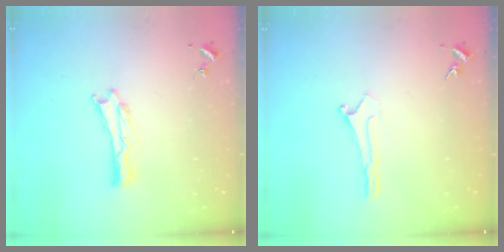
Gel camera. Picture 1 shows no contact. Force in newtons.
{"total": 0.0}